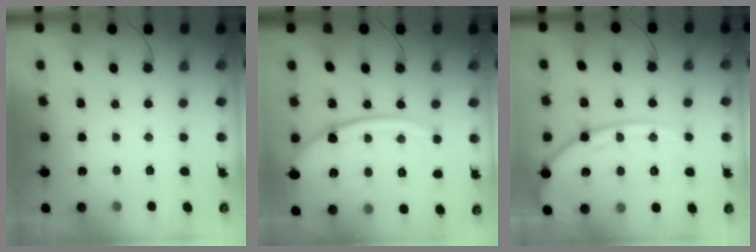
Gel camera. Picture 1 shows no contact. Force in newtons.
{"total": 16.4, "press": 16.3, "slide": 1.5}
{"total": 18.2, "press": 18.1, "slide": 1.9}